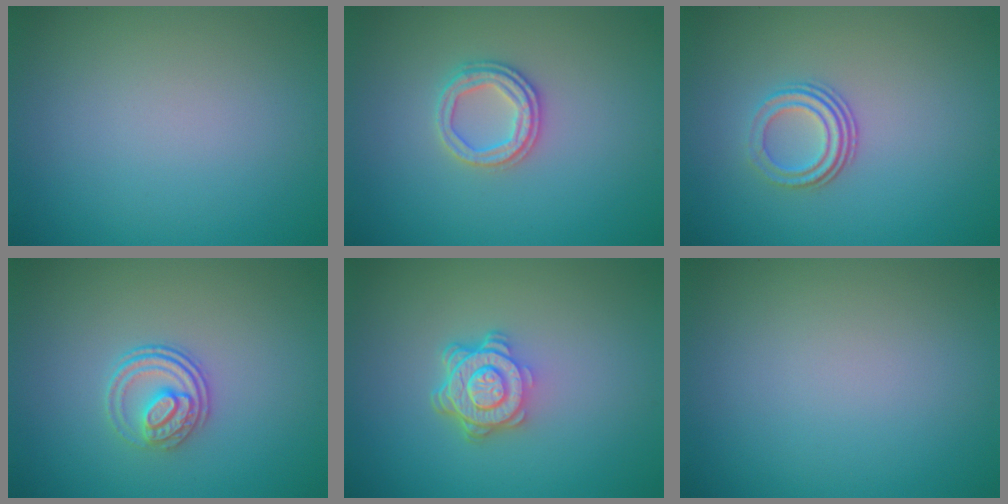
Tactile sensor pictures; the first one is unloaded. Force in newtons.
{"total": 2.5, "press": 2.4, "slide": 0.6}
{"total": 3.1, "press": 2.1, "slide": 2.4}
{"total": 2.5, "press": 2.0, "slide": 1.5}
{"total": 4.8, "press": 3.4, "slide": 3.4}
{"total": 0.0}